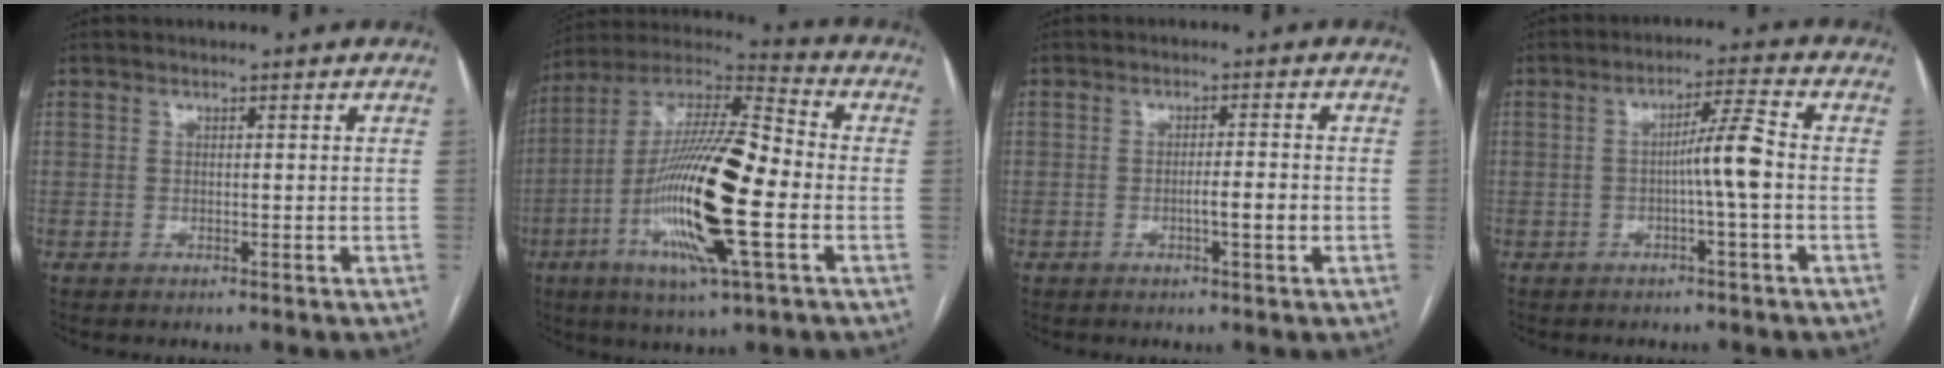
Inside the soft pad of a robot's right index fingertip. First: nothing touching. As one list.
[{"total": 21.8, "force": [-4.9, 3.0, 21.1], "torque": [-0.416, -0.012, -0.090]}, {"total": 3.1, "force": [-0.9, 0.1, 3.0], "torque": [-0.049, -0.001, -0.014]}, {"total": 5.8, "force": [-0.9, -0.5, 5.7], "torque": [-0.094, 0.012, -0.015]}]